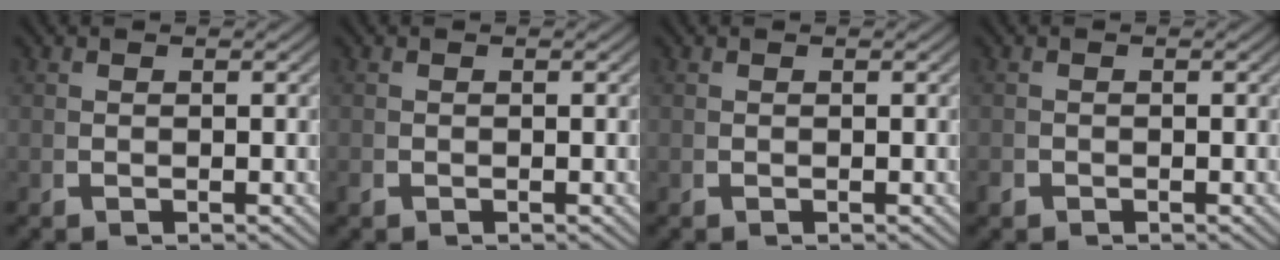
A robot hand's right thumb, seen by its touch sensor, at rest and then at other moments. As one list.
[{"total": 0.0}, {"total": 0.0}, {"total": 0.6, "force": [-0.6, 0.2, -0.1], "torque": [0.001, -0.005, -0.010]}]